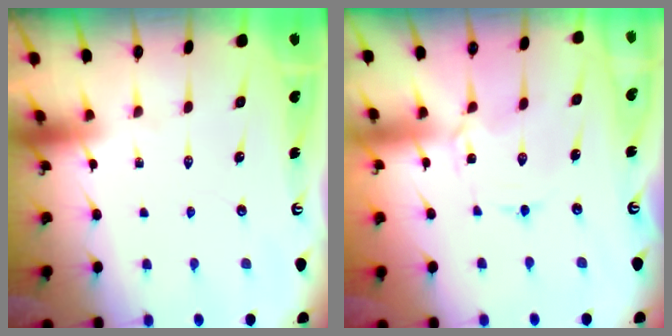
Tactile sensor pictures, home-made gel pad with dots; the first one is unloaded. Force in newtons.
{"total": 1.3, "press": 1.3, "slide": 0.1}